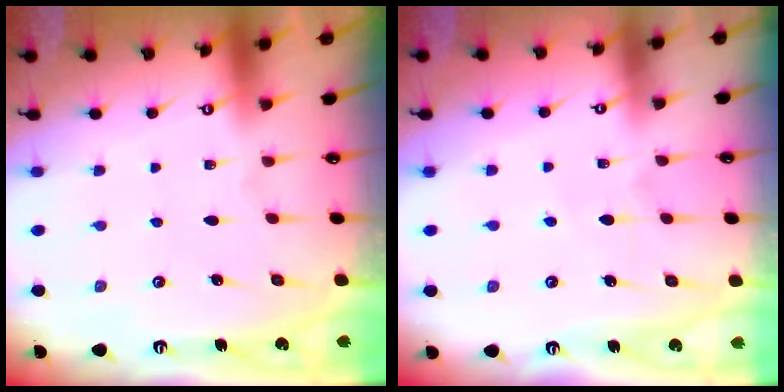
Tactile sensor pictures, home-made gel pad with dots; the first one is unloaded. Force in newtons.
{"total": 5.1, "press": 5.1, "slide": 0.3}